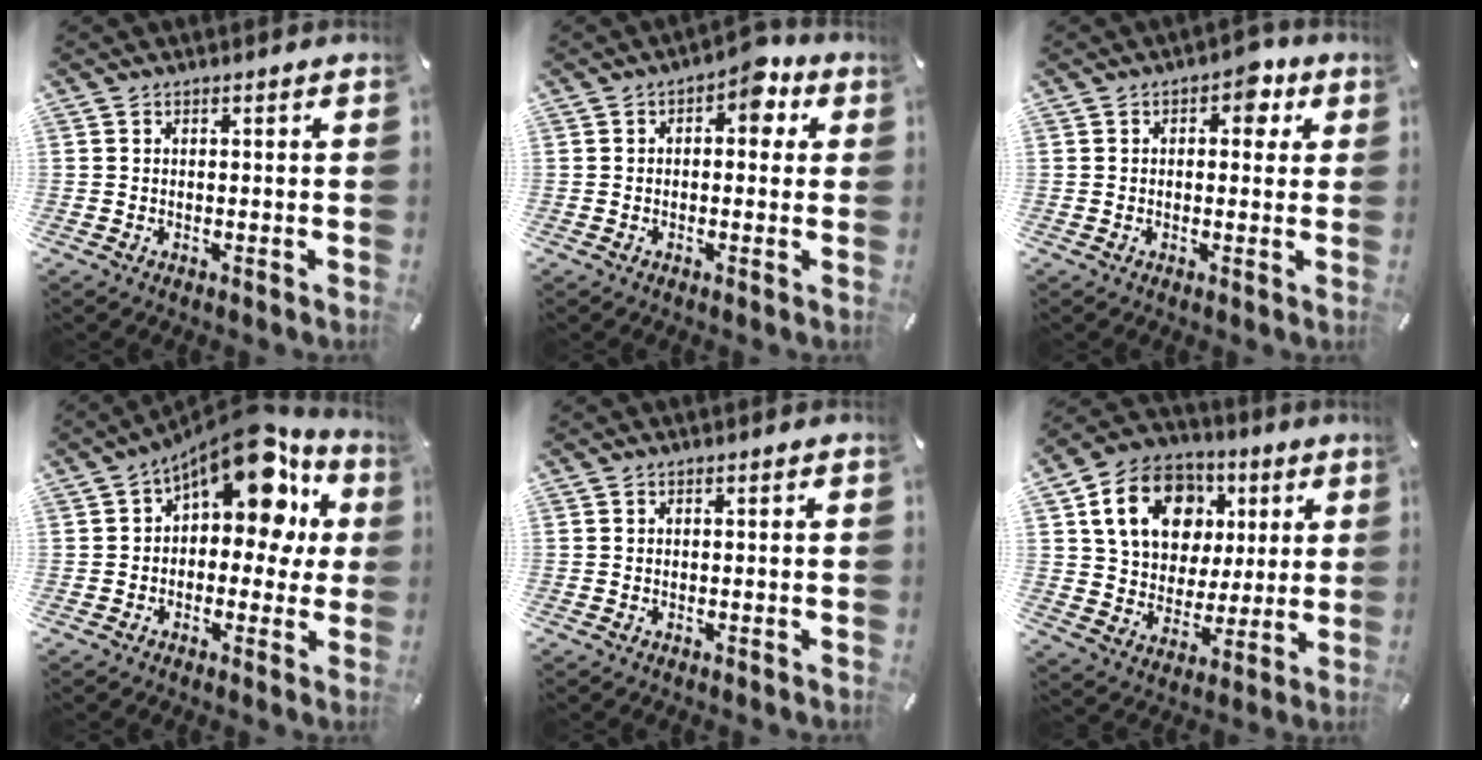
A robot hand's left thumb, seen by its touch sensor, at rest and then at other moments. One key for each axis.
{"total": 6.5, "fx": 2.2, "fy": 3.9, "fz": 4.7, "tx": -0.049, "ty": -0.008, "tz": 0.028}
{"total": 5.4, "fx": 2.0, "fy": 3.4, "fz": 3.8, "tx": -0.034, "ty": -0.006, "tz": 0.023}
{"total": 16.4, "fx": 9.1, "fy": 7.5, "fz": 11.3, "tx": -0.166, "ty": -0.060, "tz": 0.153}
{"total": 0.0}
{"total": 17.0, "fx": 6.2, "fy": 13.6, "fz": 8.1, "tx": -0.146, "ty": -0.004, "tz": 0.119}